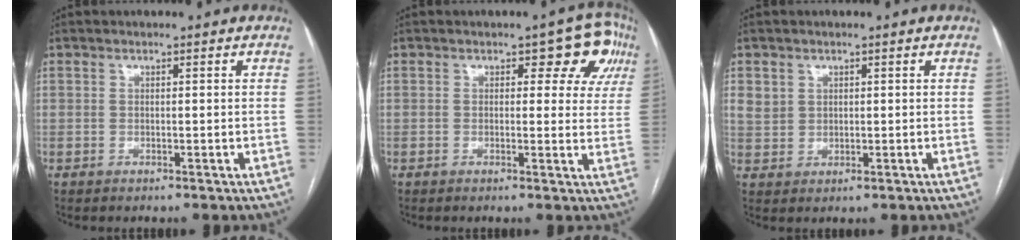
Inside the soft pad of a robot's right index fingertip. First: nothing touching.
{"total": 6.3, "force": [2.8, 3.6, 4.3], "torque": [-0.025, 0.010, 0.017]}
{"total": 3.1, "force": [1.3, 2.7, 0.8], "torque": [-0.013, 0.005, 0.032]}